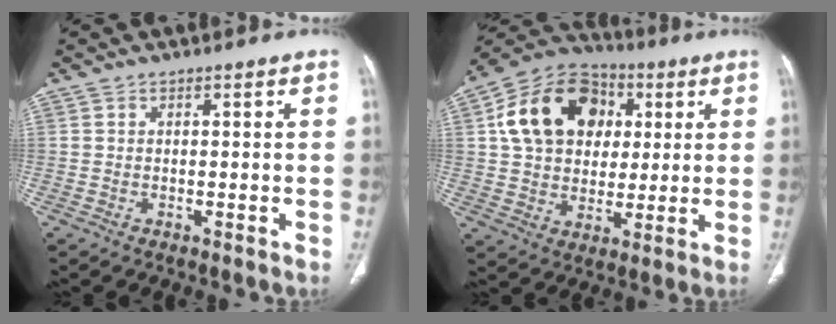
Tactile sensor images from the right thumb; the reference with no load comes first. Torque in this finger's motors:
{"motor_torque": [0.25, 3.10, 0.86, -0.33, 0.15]}